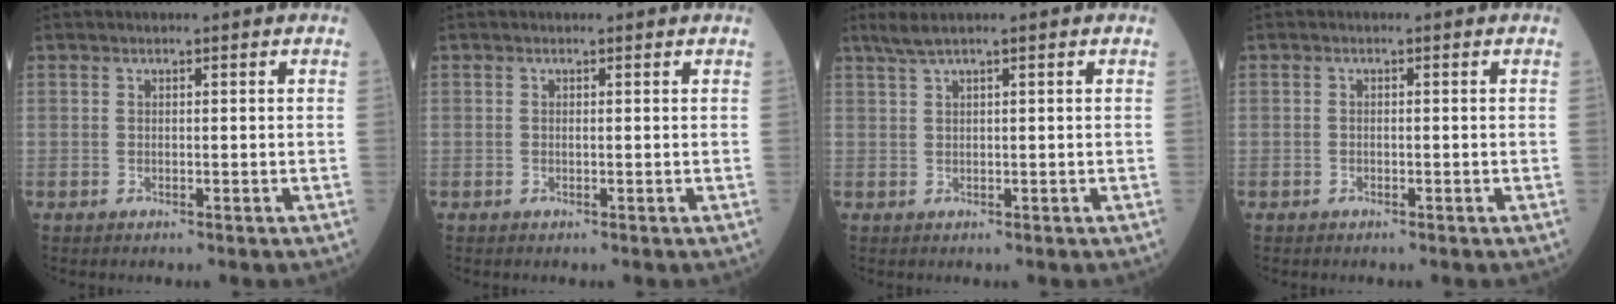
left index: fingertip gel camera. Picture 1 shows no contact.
{"total": 0.6, "force": [0.6, 0.1, 0.2], "torque": [-0.010, 0.006, 0.009]}
{"total": 2.9, "force": [2.3, -0.4, 1.7], "torque": [-0.039, 0.020, 0.052]}
{"total": 0.0}